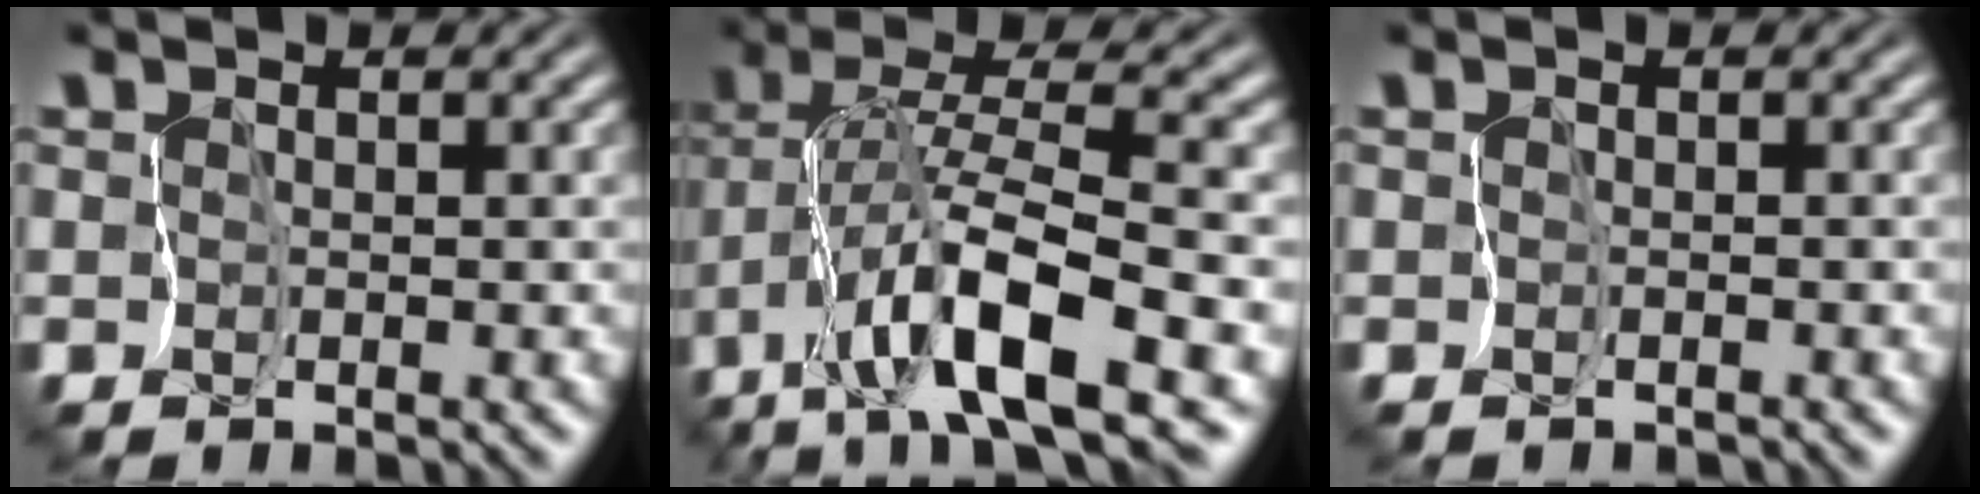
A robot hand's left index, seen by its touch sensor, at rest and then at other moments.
{"total": 9.5, "force": [-4.7, 1.1, 8.2], "torque": [-0.153, 0.021, -0.091]}
{"total": 0.6, "force": [-0.6, 0.0, -0.1], "torque": [0.004, -0.001, -0.013]}